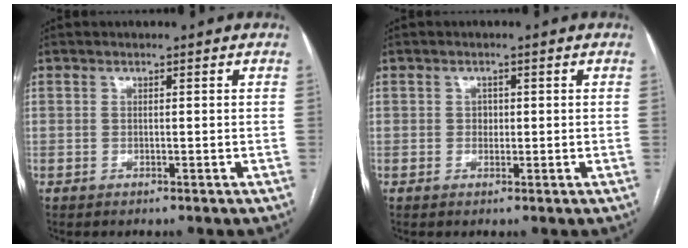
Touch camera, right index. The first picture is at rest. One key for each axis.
{"total": 1.2, "fx": 0.0, "fy": 1.0, "fz": 0.6, "tx": -0.006, "ty": 0.003, "tz": 0.001}